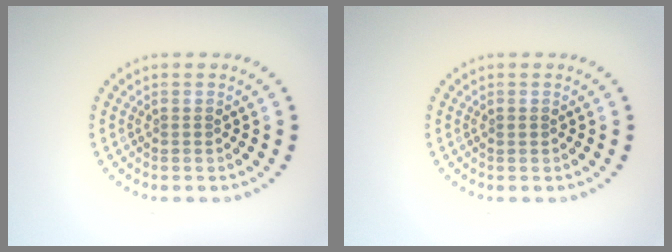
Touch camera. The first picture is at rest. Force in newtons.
{"total": 0.5, "press": 0.5, "slide": 0.1}